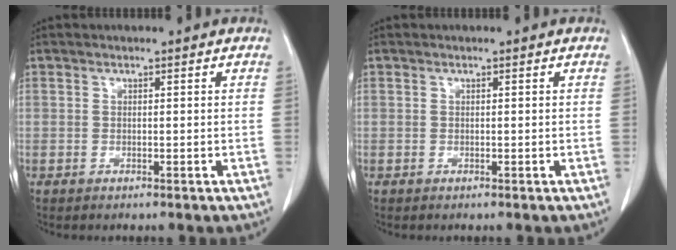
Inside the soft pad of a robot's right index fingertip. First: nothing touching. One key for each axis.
{"total": 0.0}